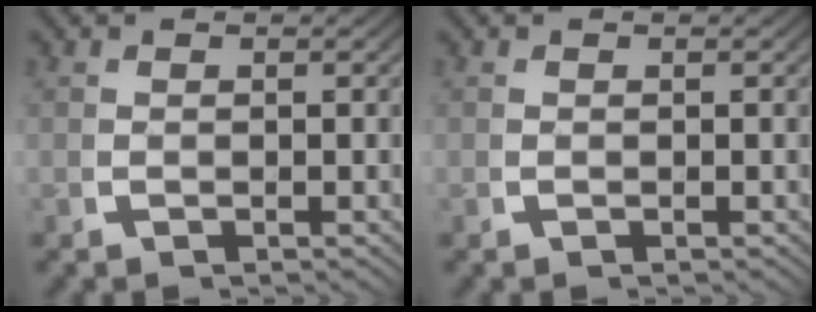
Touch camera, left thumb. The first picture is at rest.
{"total": 0.0}